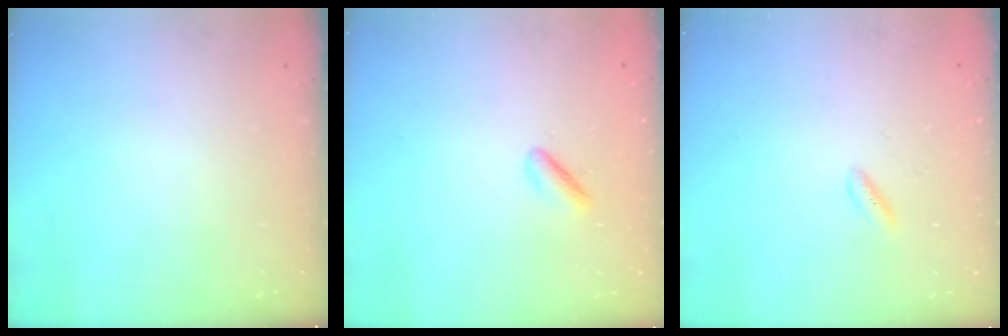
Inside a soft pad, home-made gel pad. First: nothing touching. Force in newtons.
{"total": 1.9, "press": 1.5, "slide": 1.2}
{"total": 1.6, "press": 1.3, "slide": 0.8}